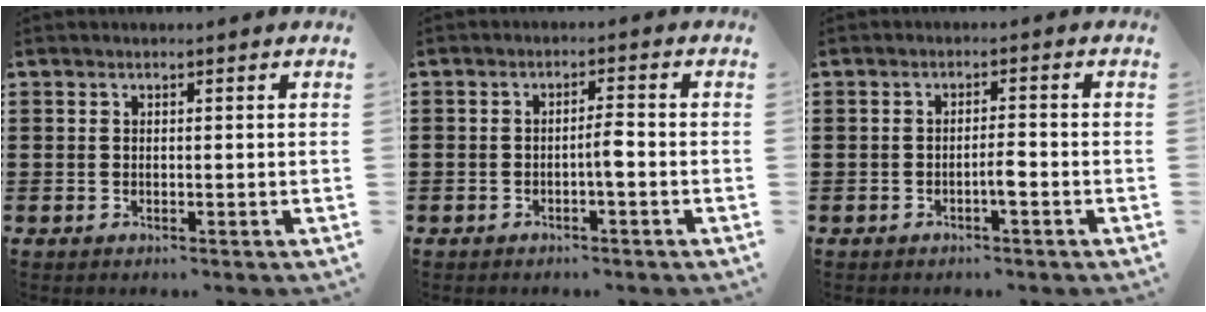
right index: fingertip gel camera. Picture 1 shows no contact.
{"total": 2.5, "force": [-1.0, 0.3, 2.3], "torque": [-0.041, 0.002, -0.018]}
{"total": 2.3, "force": [-1.1, 0.3, 2.0], "torque": [-0.037, 0.003, -0.020]}